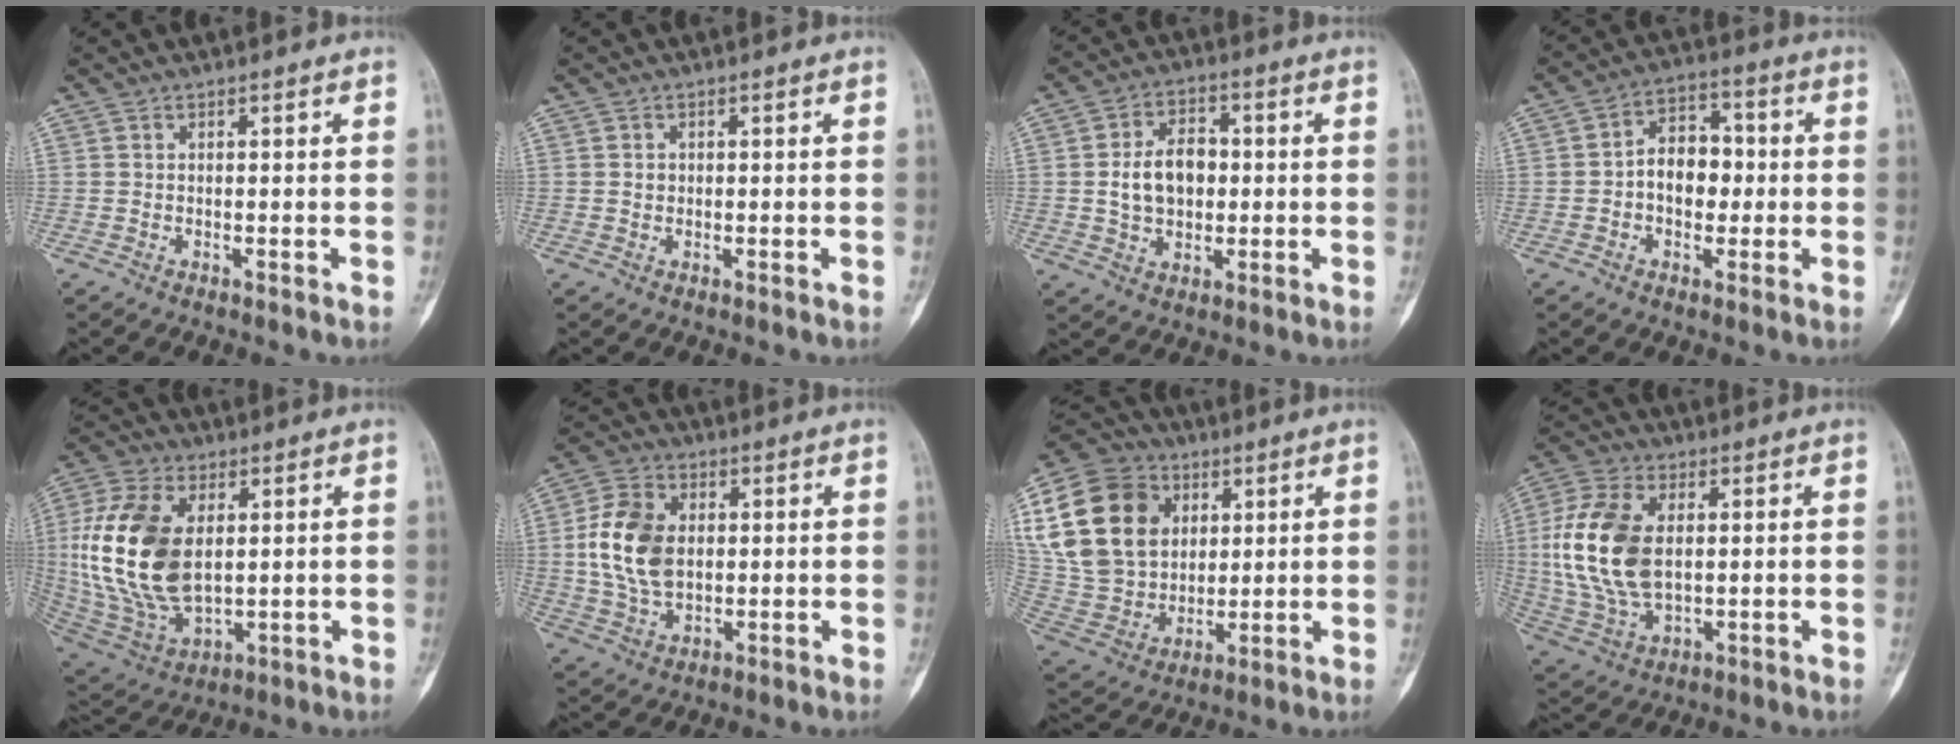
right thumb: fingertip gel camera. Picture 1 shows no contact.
{"total": 1.0, "force": [0.1, 0.9, 0.4], "torque": [-0.004, 0.003, 0.002]}
{"total": 9.3, "force": [0.2, 6.5, 6.7], "torque": [-0.094, 0.013, 0.003]}
{"total": 8.7, "force": [-0.5, 6.2, 6.2], "torque": [-0.062, 0.026, -0.019]}
{"total": 21.1, "force": [2.3, 12.5, 16.8], "torque": [-0.343, -0.012, 0.052]}
{"total": 12.6, "force": [1.1, 8.5, 9.2], "torque": [-0.169, 0.004, 0.022]}
{"total": 23.5, "force": [6.5, 18.1, 13.5], "torque": [-0.261, 0.012, 0.131]}
{"total": 16.9, "force": [1.5, 10.2, 13.4], "torque": [-0.279, -0.003, 0.034]}